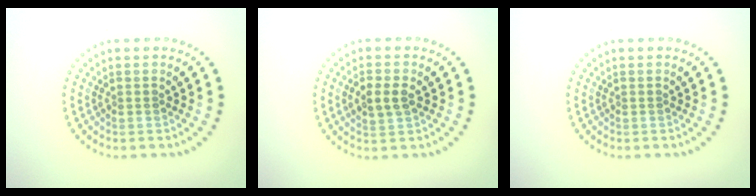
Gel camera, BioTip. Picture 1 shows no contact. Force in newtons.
{"total": 2.4, "press": 2.4, "slide": 0.2}
{"total": 0.0}